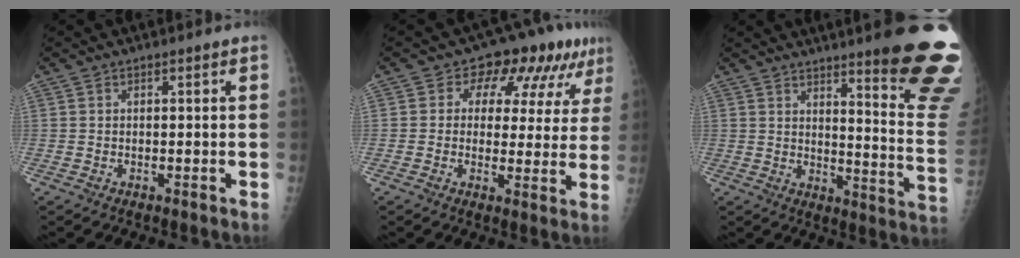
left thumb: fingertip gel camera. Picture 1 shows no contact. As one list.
[{"total": 11.8, "force": [6.2, 7.2, 7.0], "torque": [-0.042, -0.004, 0.073]}, {"total": 19.7, "force": [14.5, 1.7, 13.3], "torque": [-0.142, -0.125, 0.182]}]